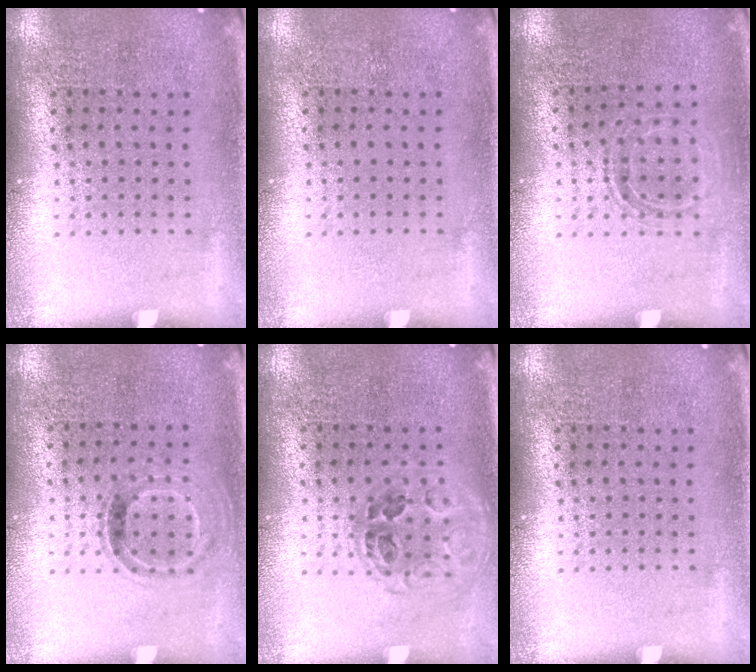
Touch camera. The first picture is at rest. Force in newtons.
{"total": 0.0}
{"total": 1.1, "press": 1.0, "slide": 0.4}
{"total": 0.8, "press": 0.7, "slide": 0.4}
{"total": 1.1, "press": 1.0, "slide": 0.6}
{"total": 0.0}